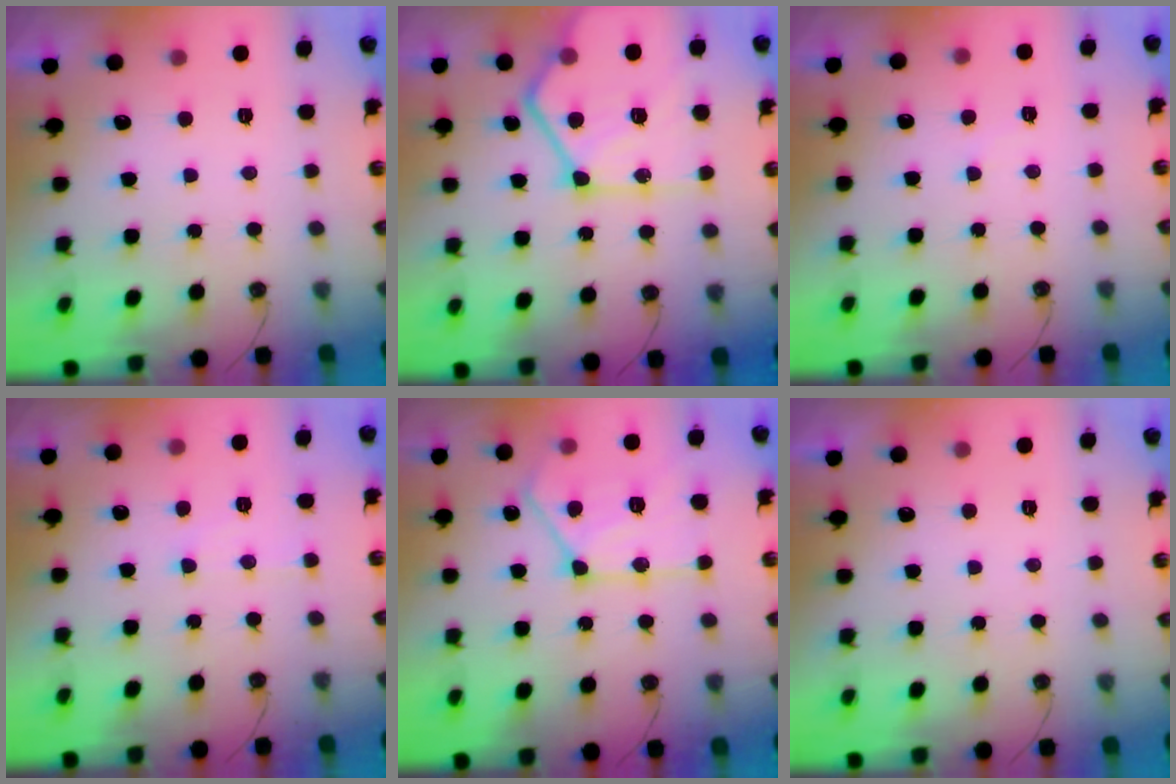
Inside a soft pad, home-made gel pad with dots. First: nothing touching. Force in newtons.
{"total": 23.3, "press": 23.1, "slide": 2.7}
{"total": 3.0, "press": 2.9, "slide": 0.4}
{"total": 5.4, "press": 5.4, "slide": 0.6}
{"total": 18.3, "press": 18.2, "slide": 1.7}
{"total": 0.0}